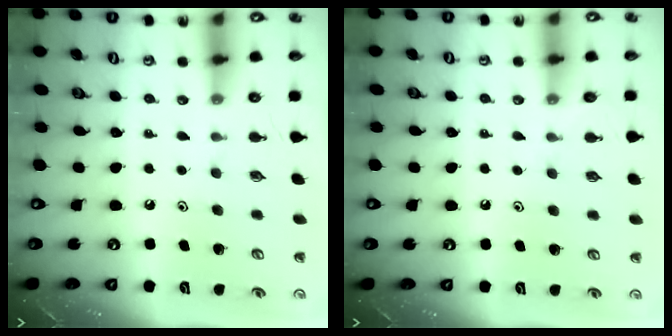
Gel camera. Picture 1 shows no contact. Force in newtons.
{"total": 2.8, "press": 2.8, "slide": 0.3}